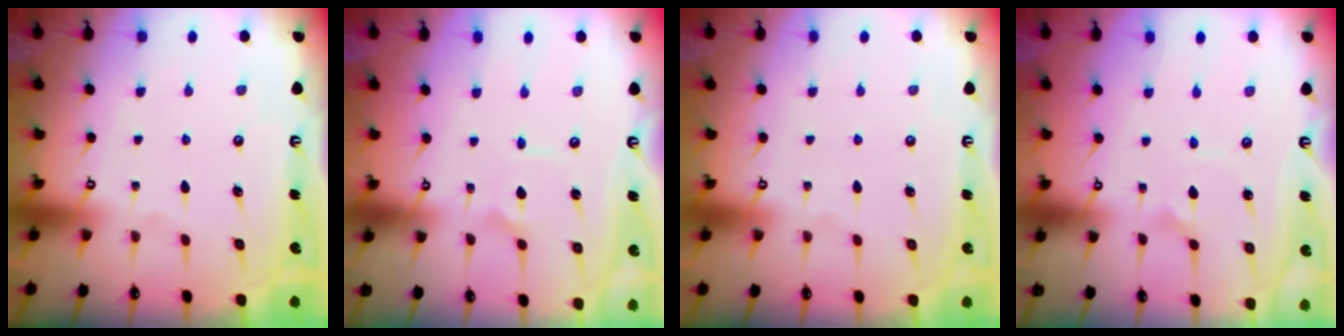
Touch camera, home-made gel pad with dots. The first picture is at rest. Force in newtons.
{"total": 1.8, "press": 1.8, "slide": 0.1}
{"total": 0.0}
{"total": 2.4, "press": 2.4, "slide": 0.2}